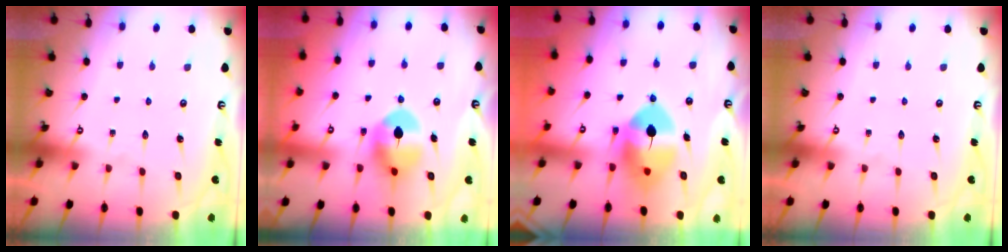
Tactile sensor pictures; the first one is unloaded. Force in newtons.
{"total": 9.3, "press": 9.3, "slide": 0.4}
{"total": 12.2, "press": 11.9, "slide": 2.3}
{"total": 0.0}